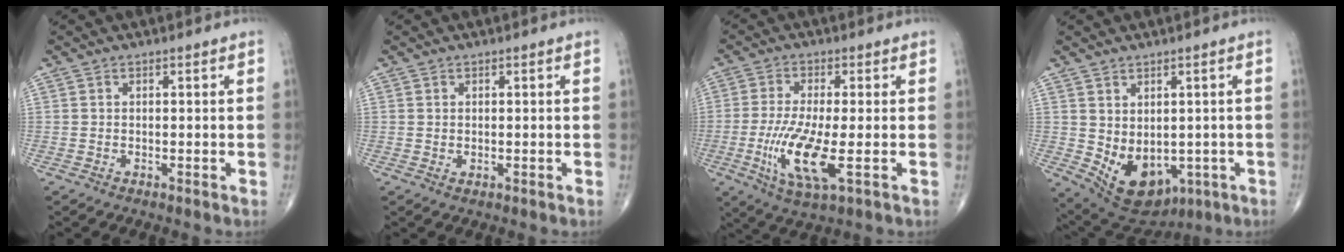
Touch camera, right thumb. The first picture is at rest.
{"total": 0.5, "force": [0.0, 0.4, 0.4], "torque": [-0.006, -0.003, 0.001]}
{"total": 11.0, "force": [-2.5, 2.7, 10.4], "torque": [-0.221, -0.017, -0.044]}
{"total": 11.4, "force": [-2.1, 7.7, 8.1], "torque": [-0.105, -0.004, -0.002]}